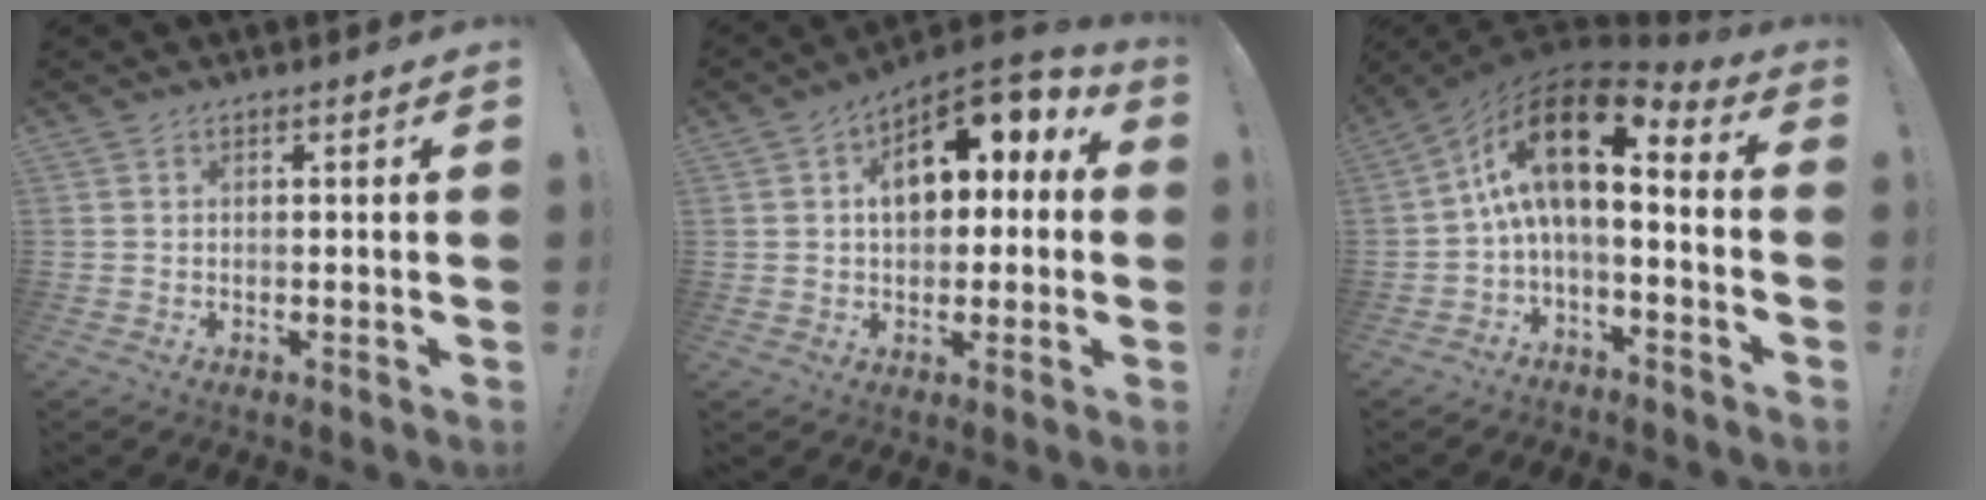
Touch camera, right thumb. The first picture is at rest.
{"total": 13.2, "force": [4.1, 8.6, 9.1], "torque": [-0.113, -0.019, 0.071]}
{"total": 14.3, "force": [3.3, 5.6, 12.8], "torque": [-0.218, -0.026, 0.054]}